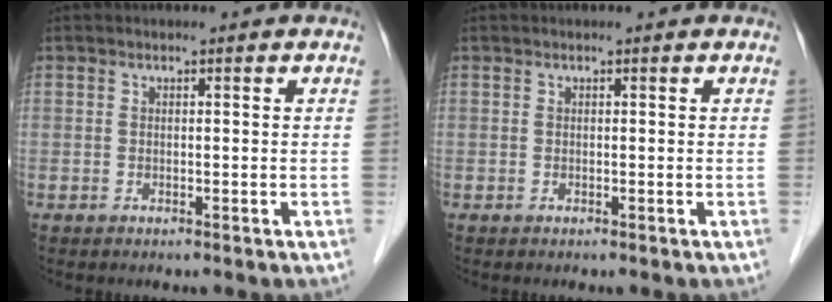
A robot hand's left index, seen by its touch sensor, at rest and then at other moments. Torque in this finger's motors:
{"motor_torque": [0.00, 0.00, 0.00, 0.00]}